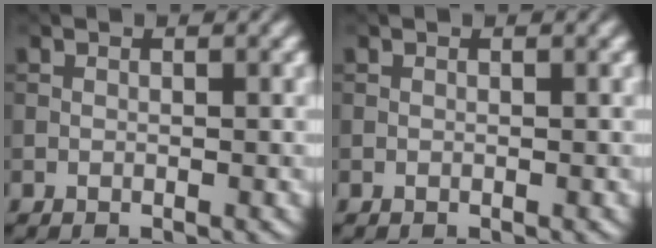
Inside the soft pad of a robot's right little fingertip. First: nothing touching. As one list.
[{"total": 0.0}]